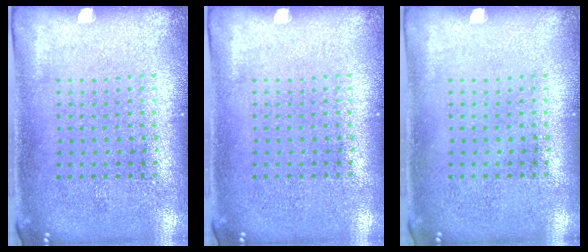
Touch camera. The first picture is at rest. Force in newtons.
{"total": 0.0}
{"total": 0.0}